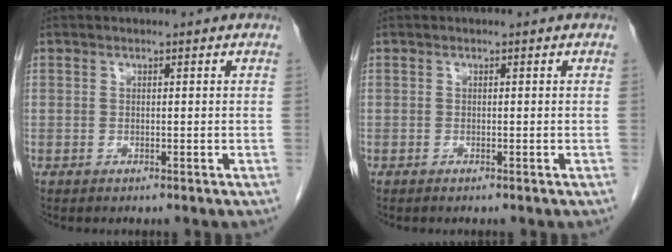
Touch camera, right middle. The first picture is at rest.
{"total": 0.0}